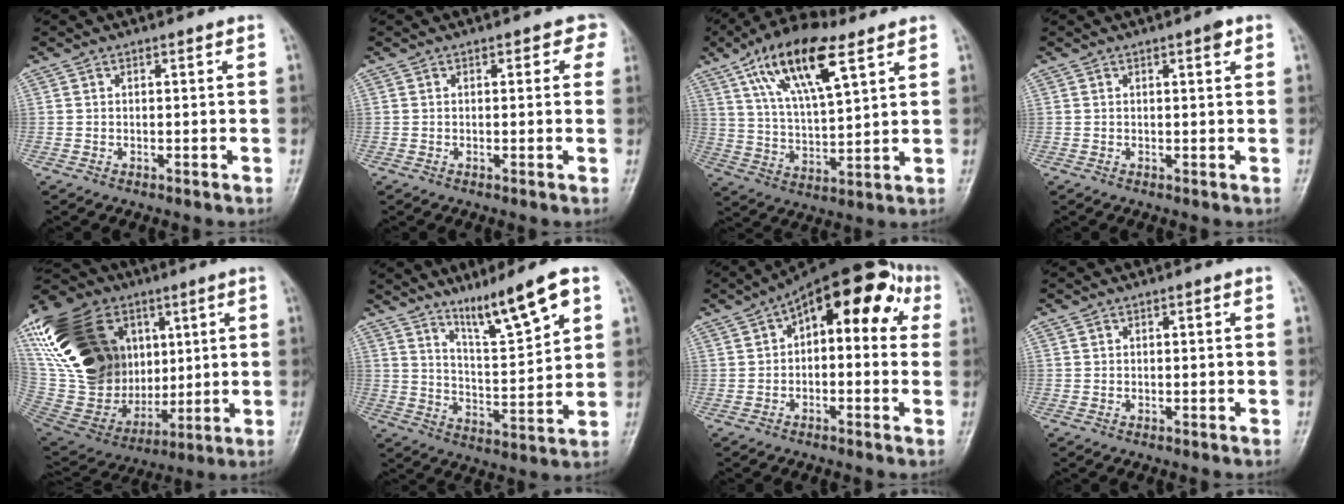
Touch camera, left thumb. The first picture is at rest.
{"total": 2.7, "force": [1.1, 1.8, 1.7], "torque": [0.012, 0.002, 0.003]}
{"total": 16.3, "force": [8.6, 6.0, 12.6], "torque": [-0.207, -0.021, 0.156]}
{"total": 1.3, "force": [0.8, 0.3, 1.0], "torque": [-0.012, -0.003, 0.009]}
{"total": 32.3, "force": [8.2, 23.4, 20.8], "torque": [-0.407, 0.009, 0.167]}
{"total": 12.2, "force": [7.8, 1.5, 9.3], "torque": [-0.149, -0.047, 0.140]}
{"total": 13.3, "force": [3.6, 6.9, 10.8], "torque": [-0.108, 0.044, 0.039]}
{"total": 0.0}